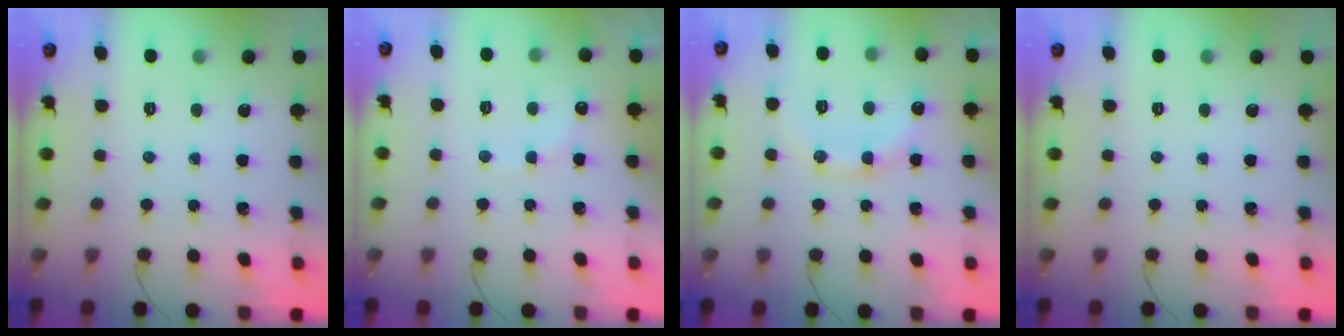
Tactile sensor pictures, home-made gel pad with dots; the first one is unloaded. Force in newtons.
{"total": 8.1, "press": 8.0, "slide": 1.0}
{"total": 13.5, "press": 13.5, "slide": 0.9}
{"total": 0.0}